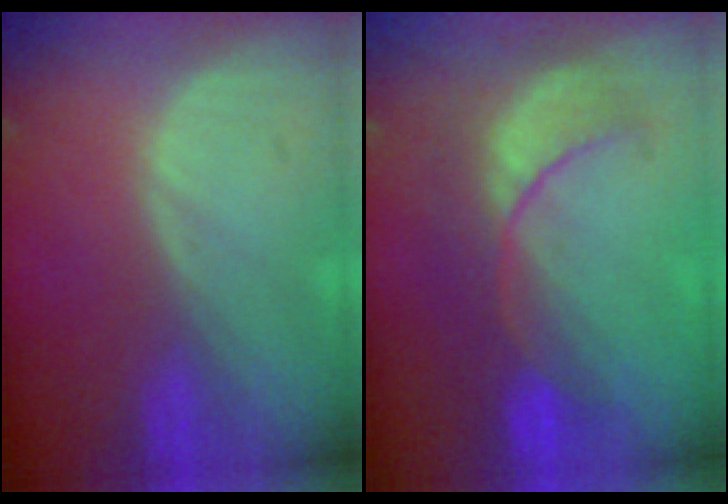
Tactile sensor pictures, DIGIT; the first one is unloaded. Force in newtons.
{"total": 8.1, "press": 8.1, "slide": 0.8}